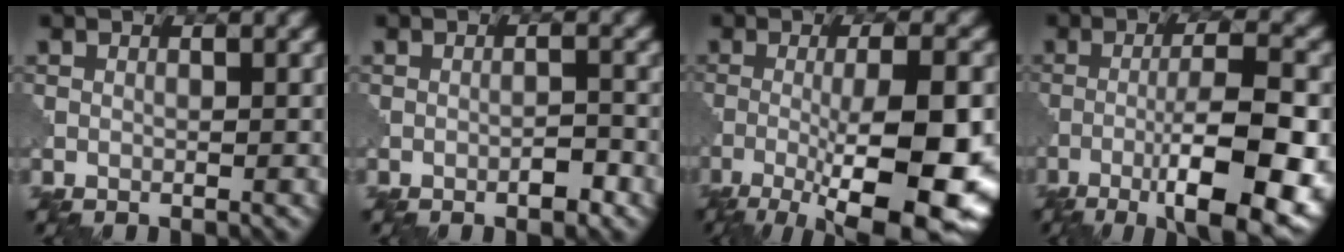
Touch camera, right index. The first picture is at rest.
{"total": 1.6, "force": [-1.0, 0.5, 1.2], "torque": [-0.017, 0.003, -0.018]}
{"total": 11.7, "force": [-4.0, 2.9, 10.6], "torque": [-0.164, -0.009, -0.058]}
{"total": 10.9, "force": [-4.5, 2.4, 9.7], "torque": [-0.149, -0.002, -0.067]}